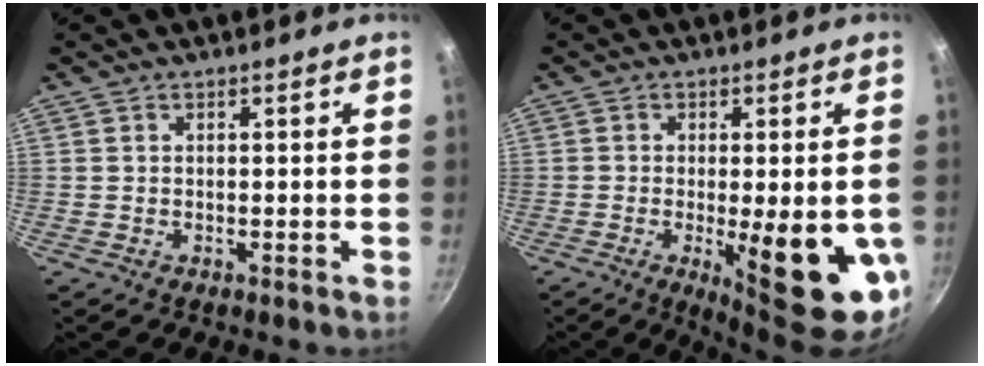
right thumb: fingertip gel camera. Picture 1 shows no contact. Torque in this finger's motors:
{"motor_torque": [2.47, 2.54, 1.63, -0.14, 0.48]}